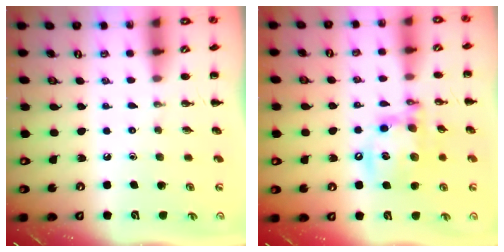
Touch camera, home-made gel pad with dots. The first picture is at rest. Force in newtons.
{"total": 14.0, "press": 13.6, "slide": 3.2}